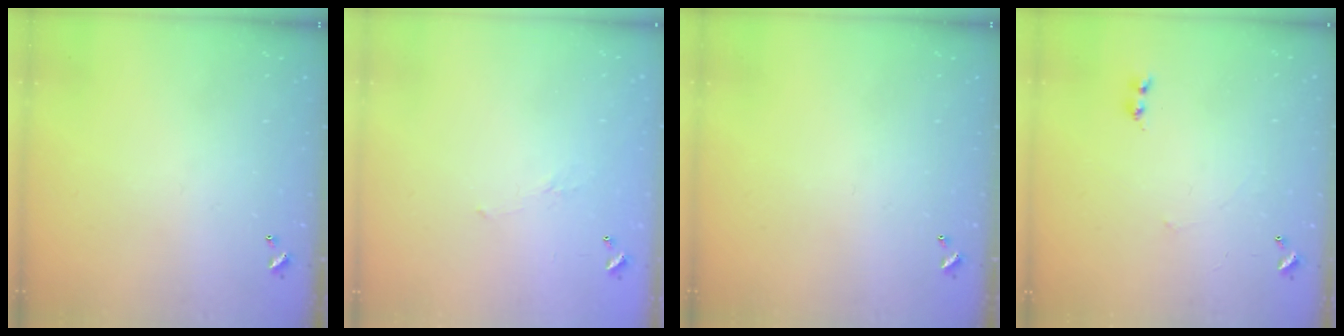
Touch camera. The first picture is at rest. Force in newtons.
{"total": 4.3, "press": 4.2, "slide": 1.0}
{"total": 0.0}
{"total": 2.5, "press": 2.5, "slide": 0.4}